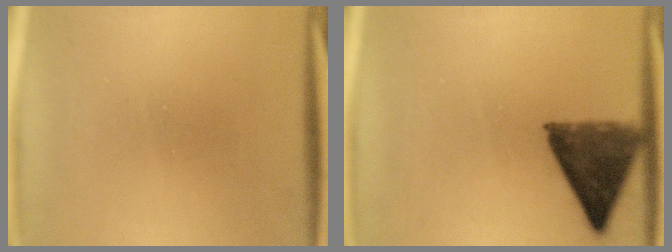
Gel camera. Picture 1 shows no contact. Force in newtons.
{"total": 8.7}